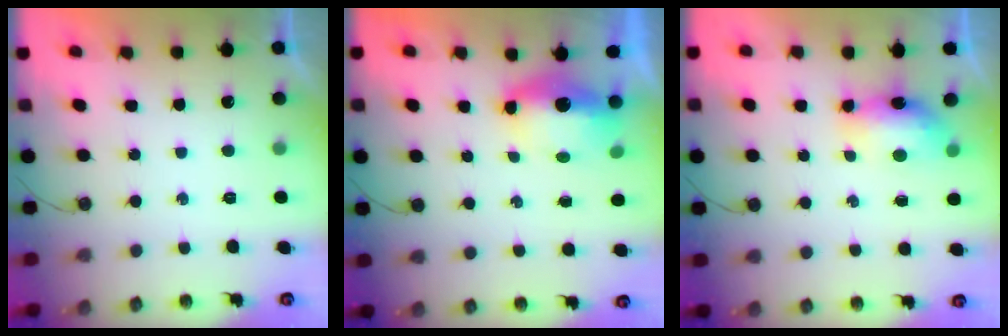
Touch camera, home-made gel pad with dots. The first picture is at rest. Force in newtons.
{"total": 6.7, "press": 6.6, "slide": 0.5}
{"total": 7.2, "press": 7.2, "slide": 0.7}